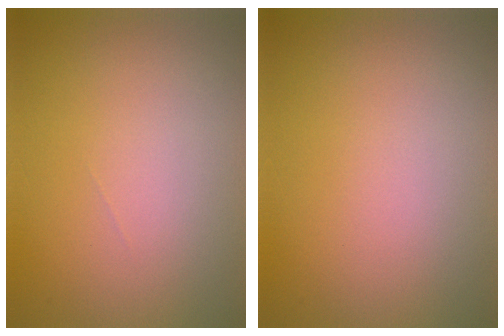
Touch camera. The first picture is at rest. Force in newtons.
{"total": 0.0}